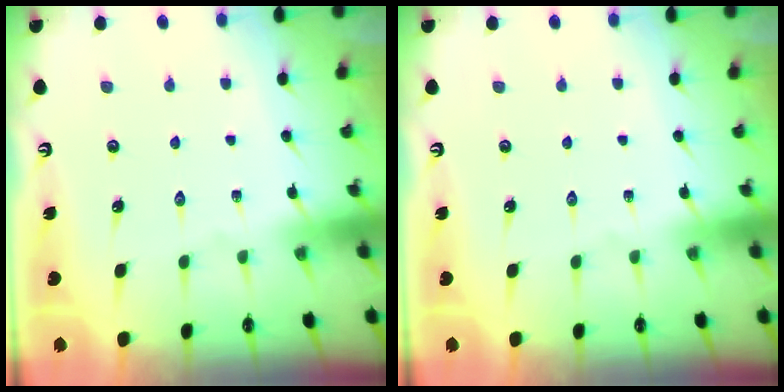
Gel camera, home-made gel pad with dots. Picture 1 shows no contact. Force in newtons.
{"total": 0.0}